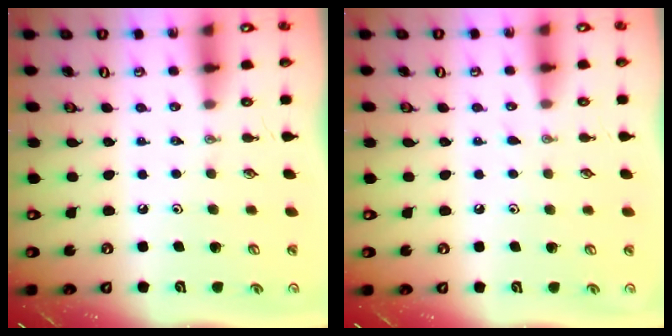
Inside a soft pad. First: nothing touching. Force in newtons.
{"total": 3.4, "press": 3.3, "slide": 0.4}